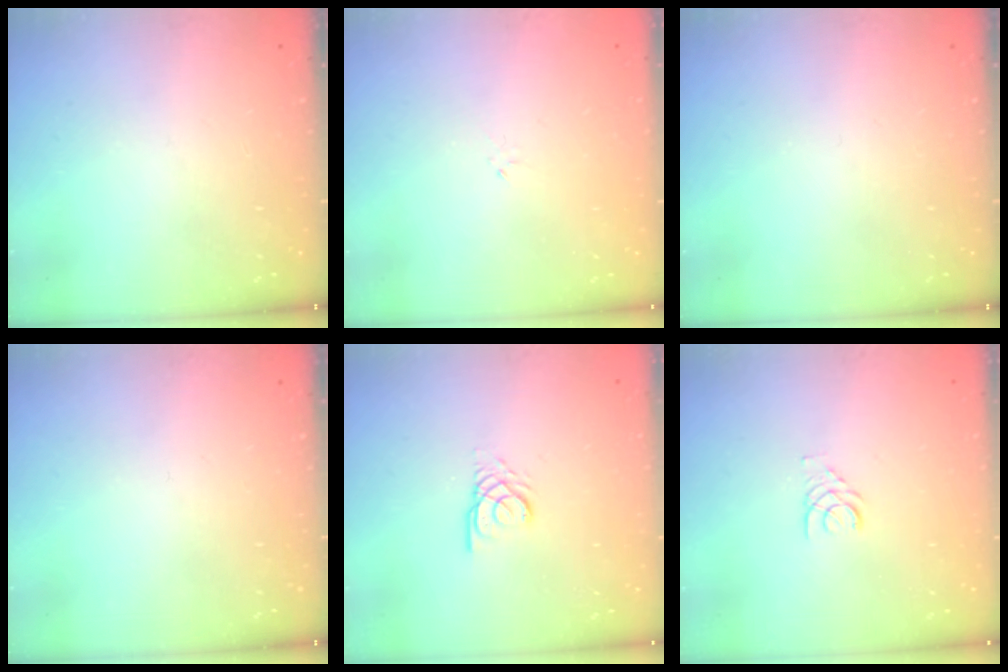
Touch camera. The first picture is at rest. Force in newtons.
{"total": 0.0}
{"total": 0.0}
{"total": 0.0}
{"total": 2.6, "press": 2.6, "slide": 0.1}
{"total": 1.7, "press": 1.7, "slide": 0.2}